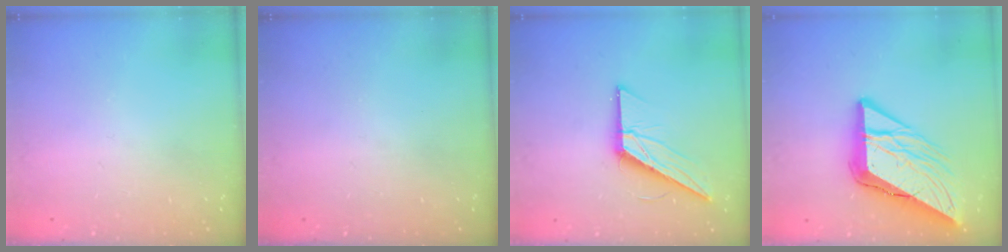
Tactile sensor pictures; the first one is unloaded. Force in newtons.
{"total": 0.0}
{"total": 13.8, "press": 13.8, "slide": 0.4}
{"total": 15.9, "press": 15.8, "slide": 1.7}